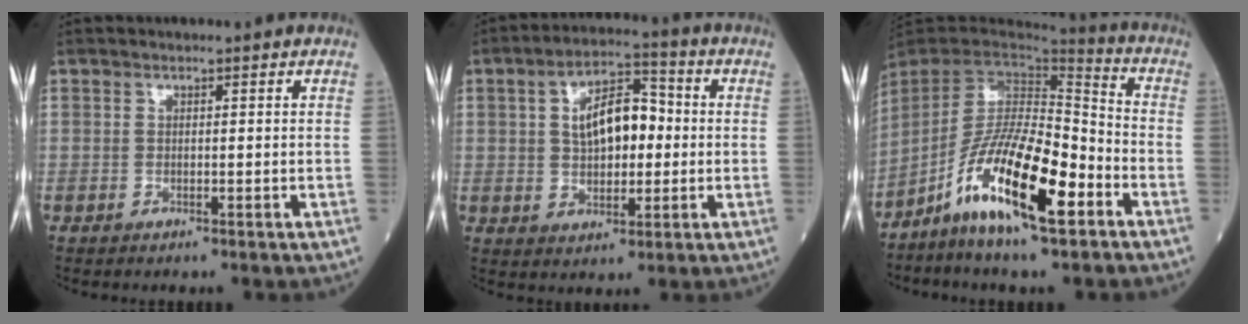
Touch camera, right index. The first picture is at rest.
{"total": 9.5, "force": [0.9, 4.6, 8.3], "torque": [-0.145, 0.022, 0.016]}
{"total": 15.9, "force": [-7.8, 3.0, 13.5], "torque": [-0.254, -0.010, -0.140]}